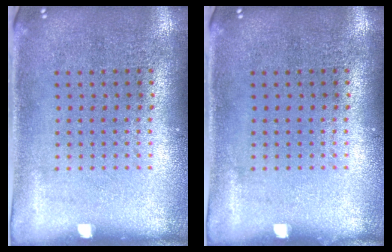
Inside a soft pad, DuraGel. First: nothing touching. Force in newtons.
{"total": 0.0}